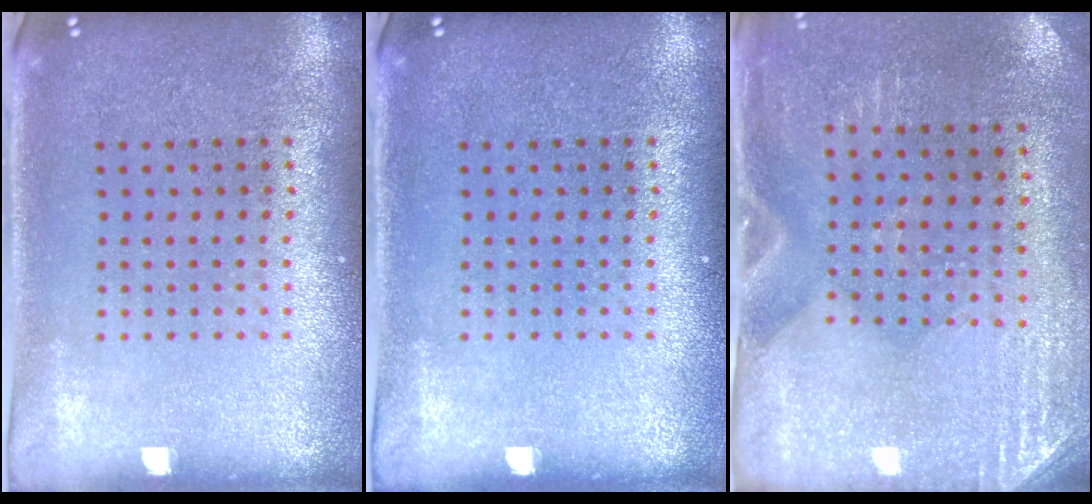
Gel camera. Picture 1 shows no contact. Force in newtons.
{"total": 0.0}
{"total": 2.9, "press": 2.5, "slide": 1.3}